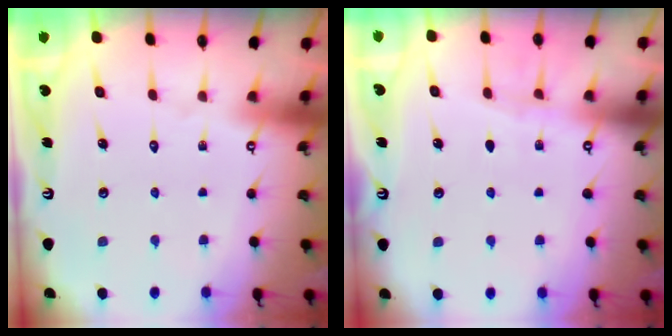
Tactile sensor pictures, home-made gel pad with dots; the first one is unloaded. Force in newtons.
{"total": 5.2, "press": 5.1, "slide": 0.5}